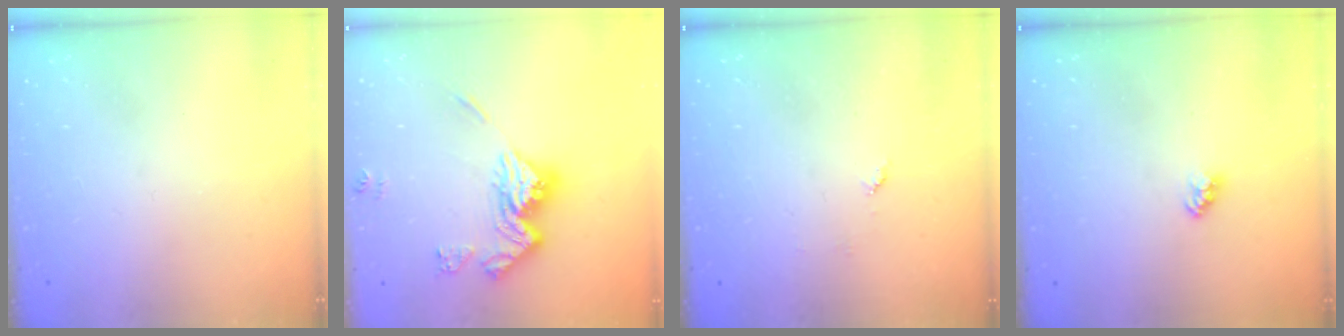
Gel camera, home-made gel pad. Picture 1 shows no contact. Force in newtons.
{"total": 15.2, "press": 15.2, "slide": 1.5}
{"total": 4.3, "press": 4.3, "slide": 0.5}
{"total": 2.4, "press": 2.4, "slide": 0.1}